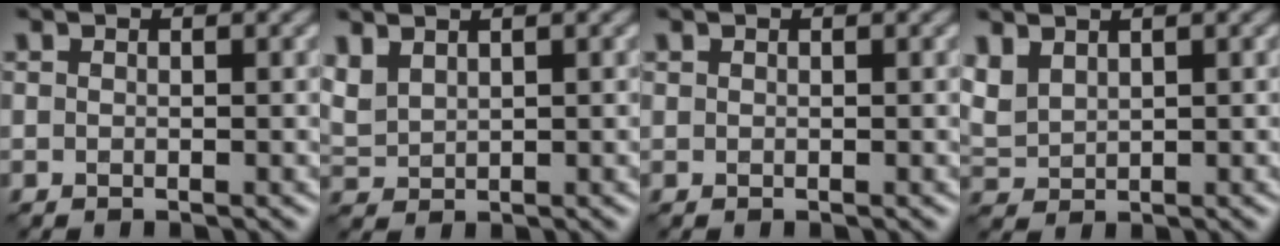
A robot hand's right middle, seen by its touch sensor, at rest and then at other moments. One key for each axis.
{"total": 1.9, "fx": 1.4, "fy": 1.0, "fz": 0.8, "tx": -0.031, "ty": 0.004, "tz": 0.036}
{"total": 0.0}
{"total": 2.2, "fx": 1.5, "fy": 1.2, "fz": 1.0, "tx": -0.036, "ty": 0.004, "tz": 0.037}